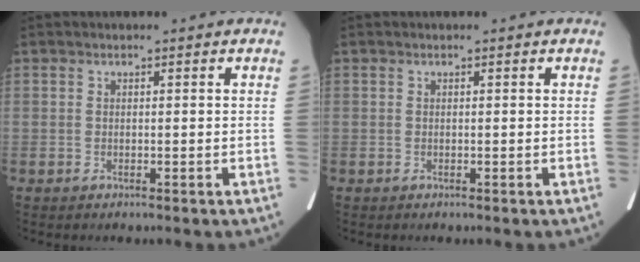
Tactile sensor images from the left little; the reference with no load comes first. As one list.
[{"total": 0.0}]